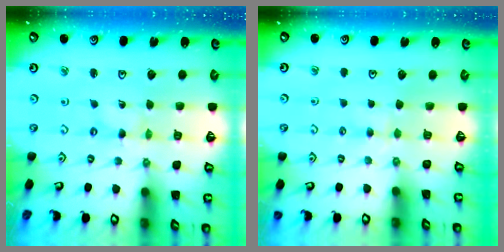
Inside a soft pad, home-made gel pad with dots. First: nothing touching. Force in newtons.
{"total": 3.0, "press": 3.0, "slide": 0.5}